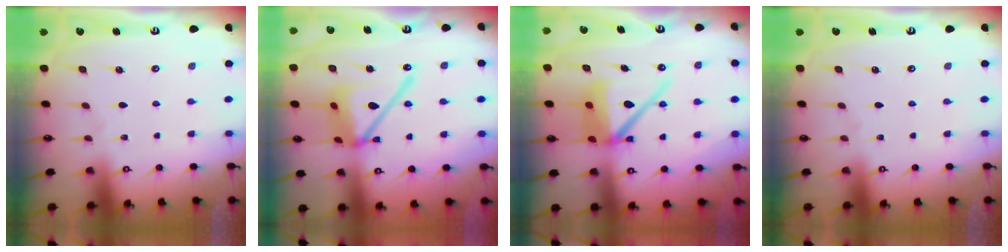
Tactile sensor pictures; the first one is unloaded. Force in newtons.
{"total": 17.0, "press": 16.9, "slide": 2.0}
{"total": 14.1, "press": 13.9, "slide": 1.9}
{"total": 0.0}